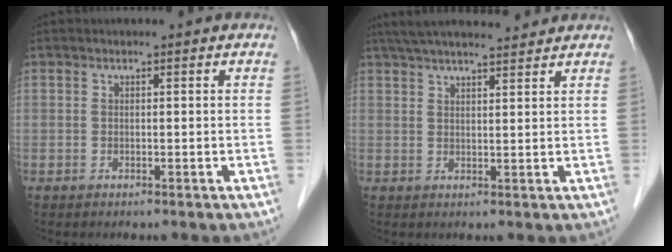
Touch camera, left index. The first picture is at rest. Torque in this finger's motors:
{"motor_torque": [0.34, -0.59, 0.15, 0.02]}